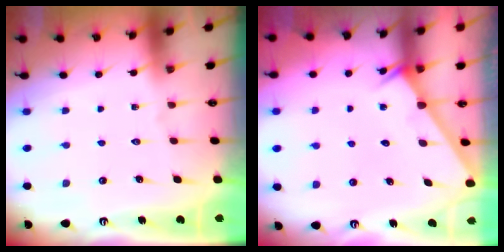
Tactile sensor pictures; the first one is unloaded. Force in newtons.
{"total": 1.4, "press": 1.4, "slide": 0.1}